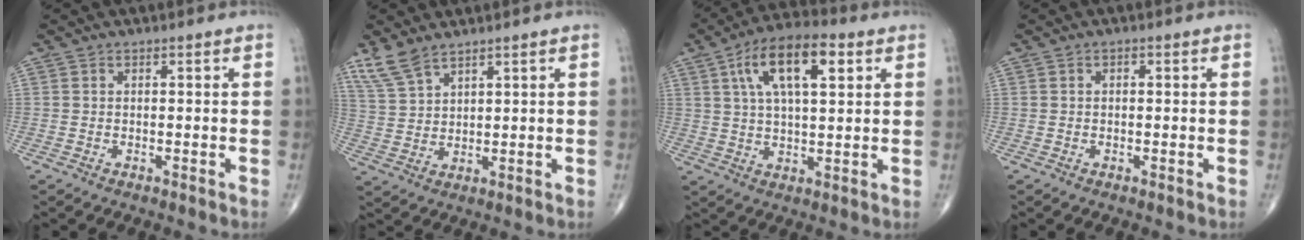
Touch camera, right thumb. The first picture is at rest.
{"total": 5.9, "force": [4.7, 2.0, 3.0], "torque": [-0.064, -0.012, 0.105]}
{"total": 14.0, "force": [5.3, 5.8, 11.6], "torque": [-0.189, 0.005, 0.086]}
{"total": 0.8, "force": [0.2, 0.4, 0.6], "torque": [-0.009, 0.002, 0.003]}